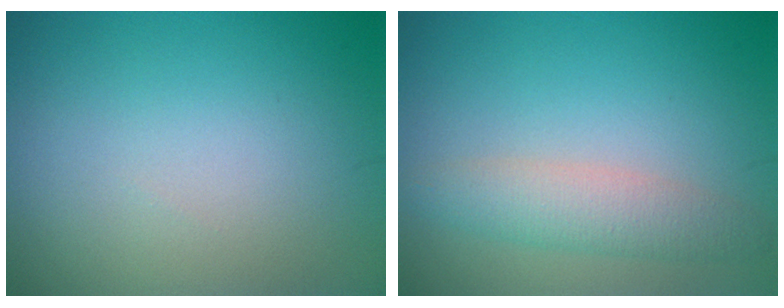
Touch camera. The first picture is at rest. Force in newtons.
{"total": 3.1, "press": 3.1, "slide": 0.1}